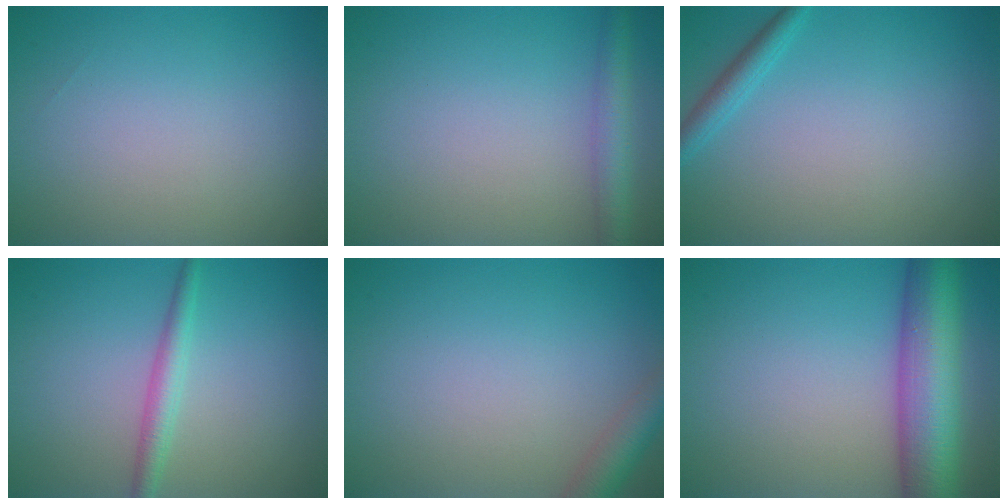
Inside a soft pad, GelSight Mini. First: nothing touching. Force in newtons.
{"total": 3.0, "press": 3.0, "slide": 0.1}
{"total": 1.8, "press": 1.7, "slide": 0.1}
{"total": 2.2, "press": 2.2, "slide": 0.1}
{"total": 2.9, "press": 2.9, "slide": 0.2}
{"total": 9.4, "press": 9.4, "slide": 0.4}